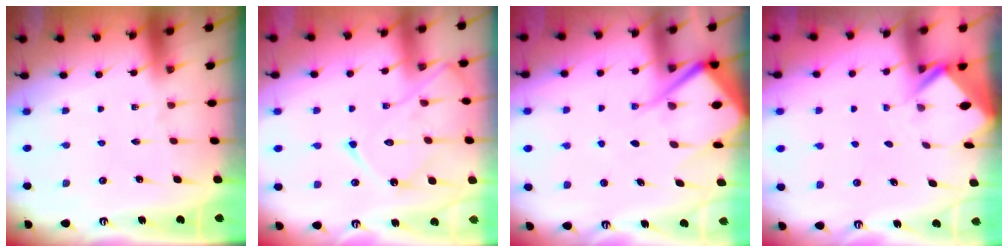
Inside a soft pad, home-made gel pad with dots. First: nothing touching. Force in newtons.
{"total": 14.1, "press": 14.1, "slide": 0.8}
{"total": 12.0, "press": 12.0, "slide": 1.3}
{"total": 2.4, "press": 2.4, "slide": 0.1}